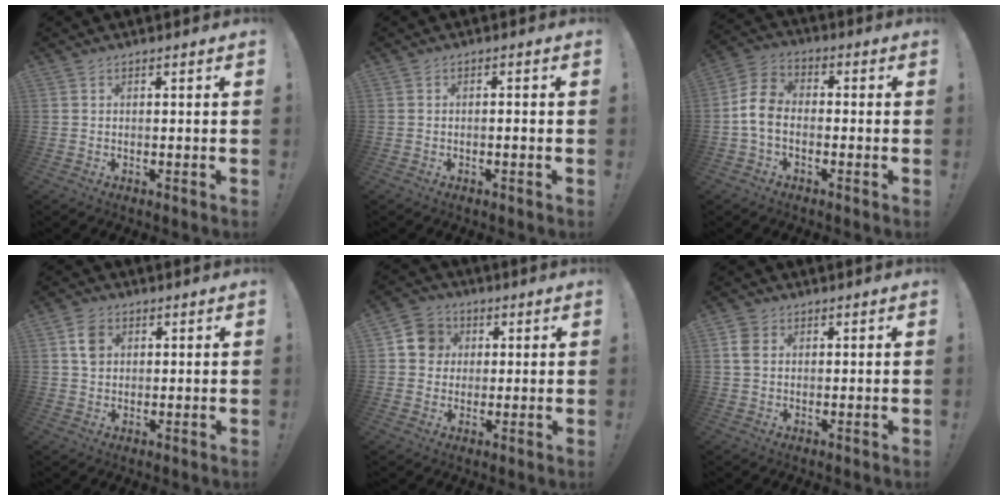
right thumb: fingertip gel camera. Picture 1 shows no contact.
{"total": 1.2, "force": [-0.7, -0.1, 0.9], "torque": [-0.014, 0.000, -0.012]}
{"total": 8.5, "force": [-2.0, 6.0, 5.8], "torque": [-0.111, 0.020, -0.031]}
{"total": 5.6, "force": [1.7, 4.3, 3.1], "torque": [-0.043, 0.004, 0.034]}
{"total": 9.1, "force": [2.0, 8.5, 2.6], "torque": [-0.031, 0.002, 0.044]}
{"total": 4.4, "force": [1.2, 3.4, 2.5], "torque": [-0.050, 0.004, 0.025]}